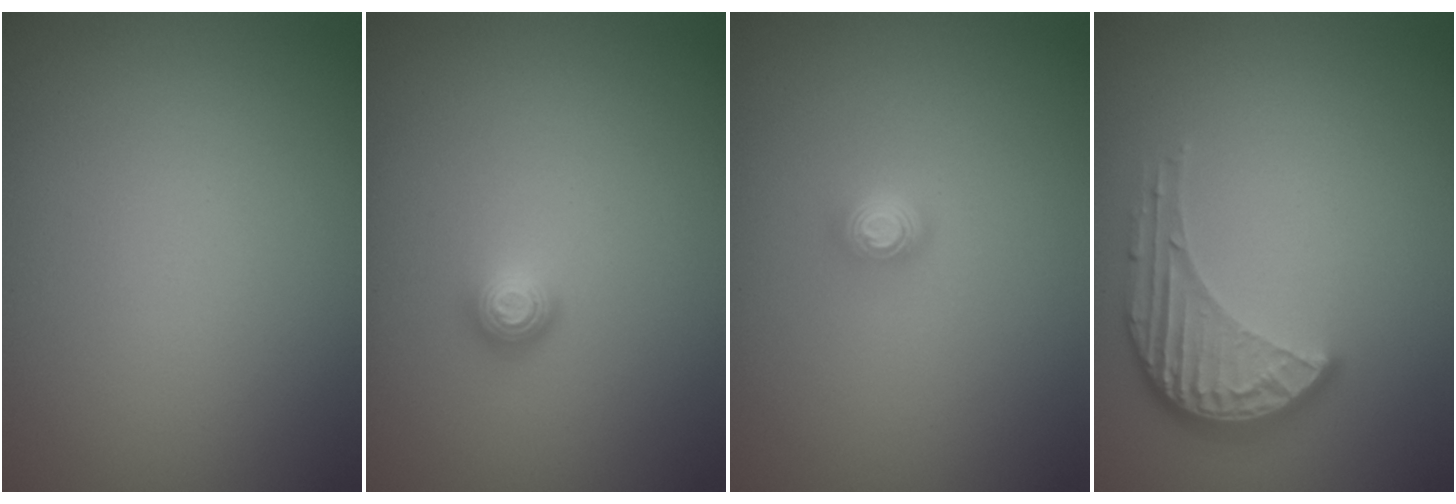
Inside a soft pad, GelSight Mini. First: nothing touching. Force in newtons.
{"total": 1.1, "press": 1.0, "slide": 0.4}
{"total": 1.6, "press": 1.2, "slide": 1.1}
{"total": 4.1, "press": 3.2, "slide": 2.7}